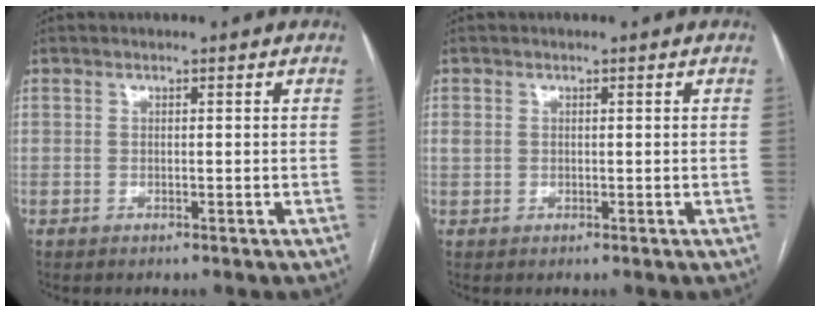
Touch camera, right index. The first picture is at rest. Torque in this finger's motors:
{"motor_torque": [-0.05, 0.04, 0.07, 0.02]}